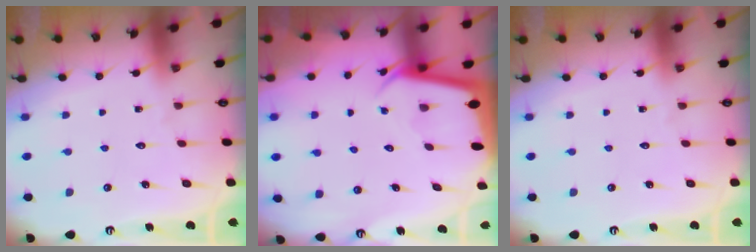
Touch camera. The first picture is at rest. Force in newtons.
{"total": 2.4, "press": 2.4, "slide": 0.1}
{"total": 0.0}